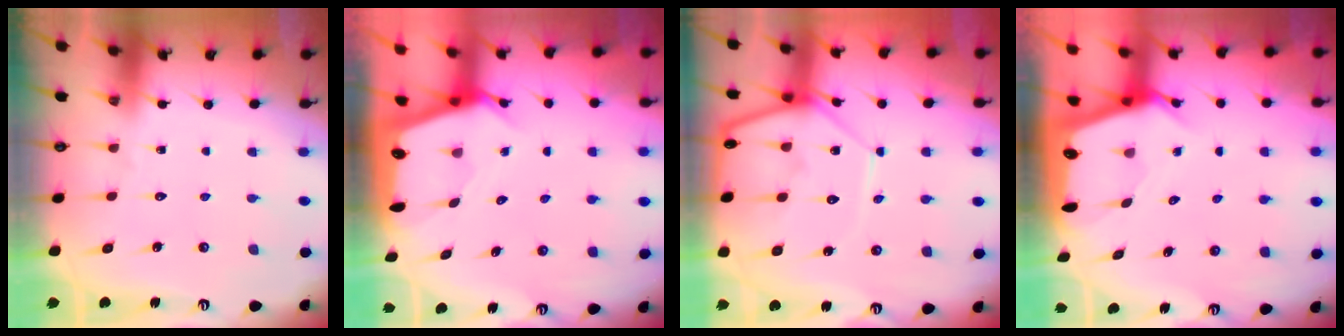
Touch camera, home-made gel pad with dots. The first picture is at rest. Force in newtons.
{"total": 3.0, "press": 3.0, "slide": 0.2}
{"total": 10.6, "press": 10.6, "slide": 1.0}
{"total": 4.0, "press": 4.0, "slide": 0.4}